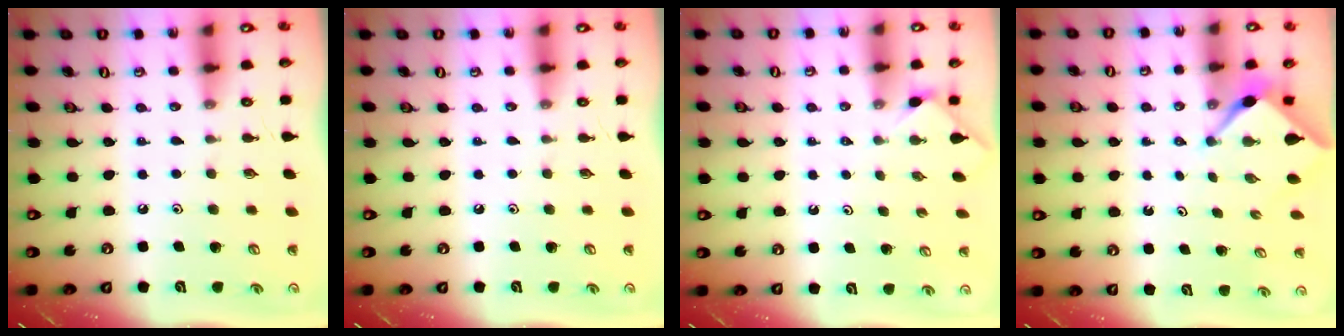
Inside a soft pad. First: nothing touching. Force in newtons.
{"total": 0.0}
{"total": 0.0}
{"total": 2.2, "press": 2.1, "slide": 0.3}